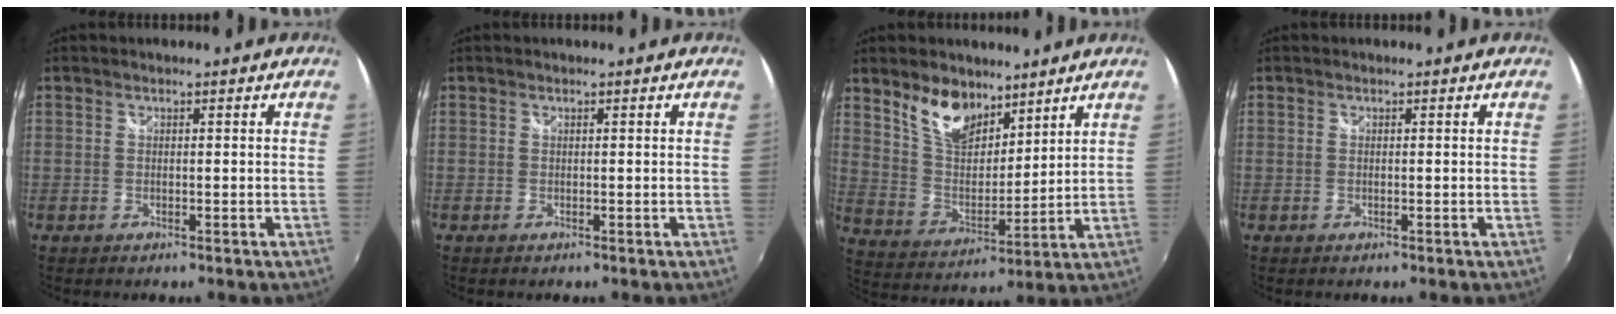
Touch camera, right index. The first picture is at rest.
{"total": 0.0}
{"total": 11.4, "force": [7.9, 5.8, 5.7], "torque": [-0.108, 0.003, 0.154]}
{"total": 0.0}